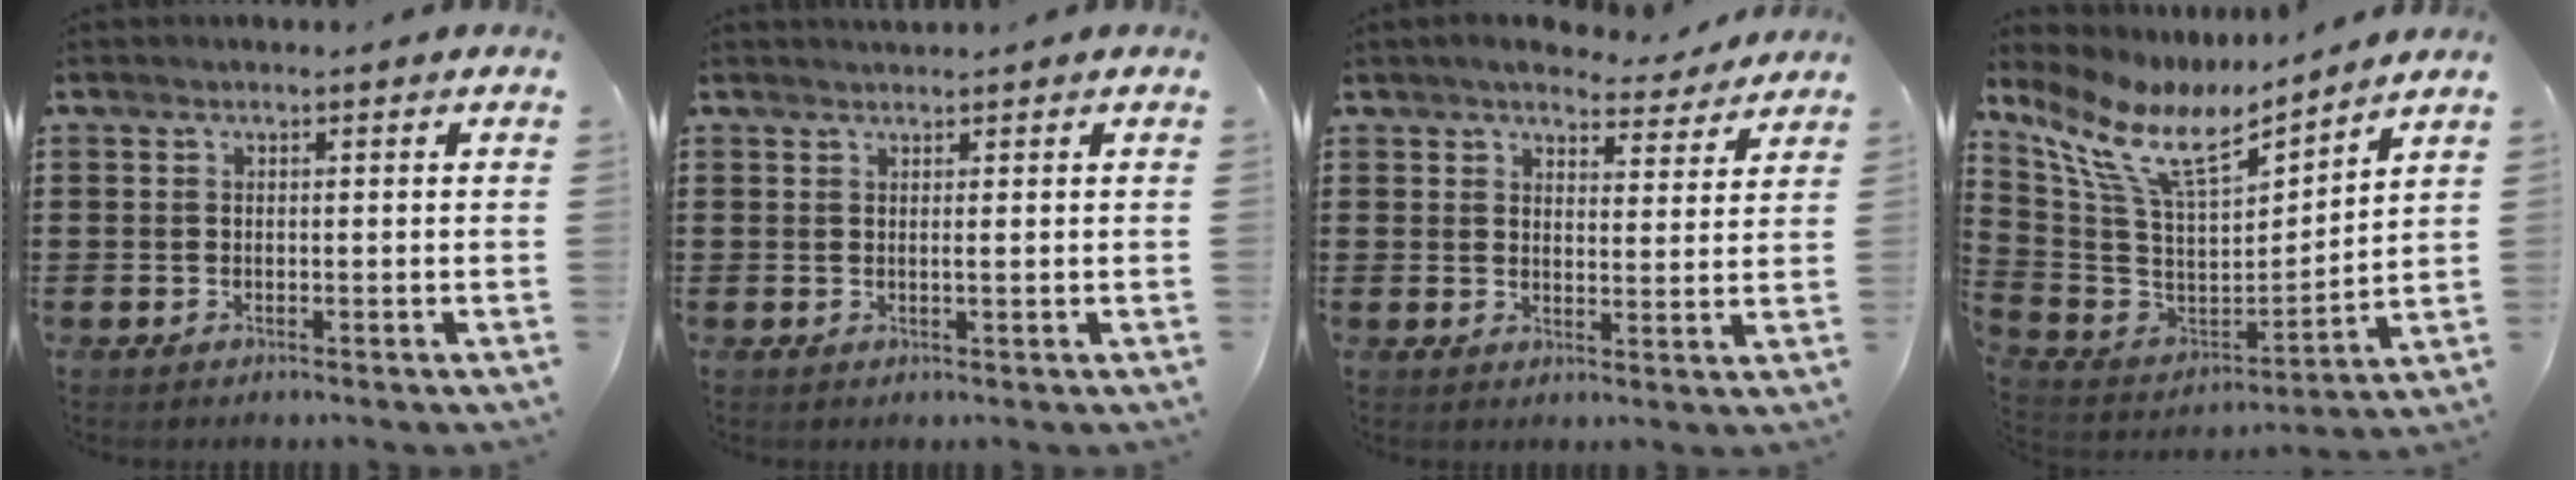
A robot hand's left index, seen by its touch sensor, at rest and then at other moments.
{"total": 1.0, "force": [0.6, -0.1, 0.8], "torque": [-0.016, -0.001, 0.011]}
{"total": 5.1, "force": [4.8, 0.8, 1.2], "torque": [-0.035, -0.022, 0.086]}
{"total": 11.6, "force": [7.7, 3.9, 7.7], "torque": [-0.179, -0.041, 0.135]}